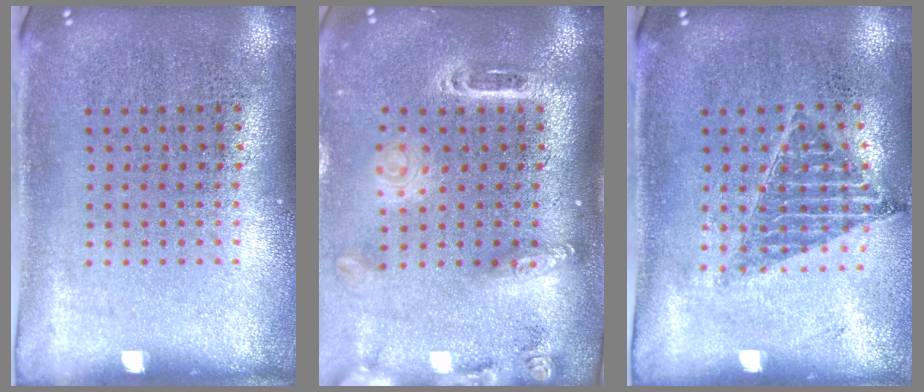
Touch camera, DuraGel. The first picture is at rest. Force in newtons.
{"total": 2.5, "press": 1.9, "slide": 1.7}
{"total": 0.9, "press": 0.9, "slide": 0.1}